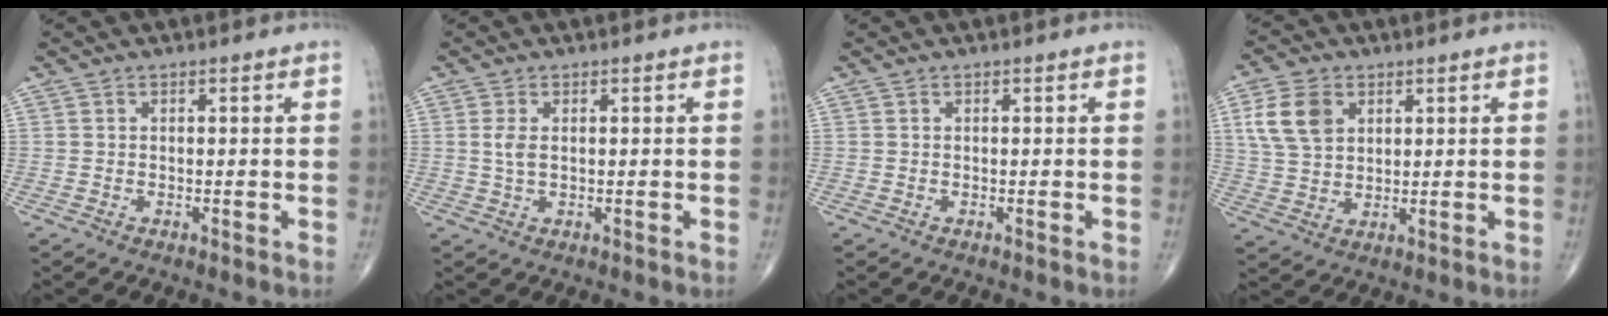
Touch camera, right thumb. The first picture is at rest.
{"total": 2.4, "force": [0.4, 1.2, 2.1], "torque": [-0.048, 0.000, 0.011]}
{"total": 0.0}
{"total": 9.0, "force": [3.2, 6.3, 5.6], "torque": [-0.099, -0.005, 0.065]}